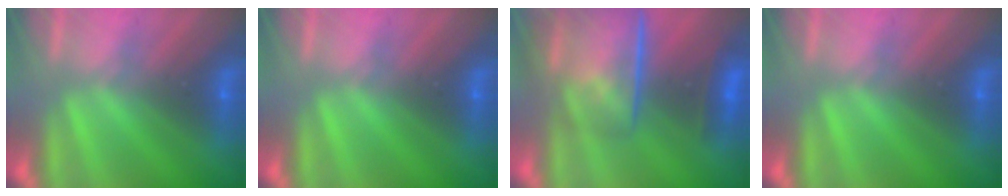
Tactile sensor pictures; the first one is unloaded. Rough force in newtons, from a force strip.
{"total": 0.0}
{"total": 7.6}
{"total": 0.0}